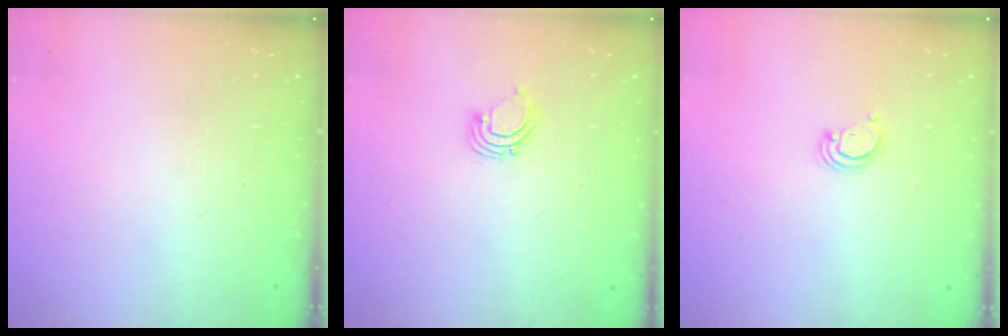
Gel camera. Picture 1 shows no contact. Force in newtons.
{"total": 3.2, "press": 3.2, "slide": 0.2}
{"total": 2.4, "press": 2.4, "slide": 0.2}